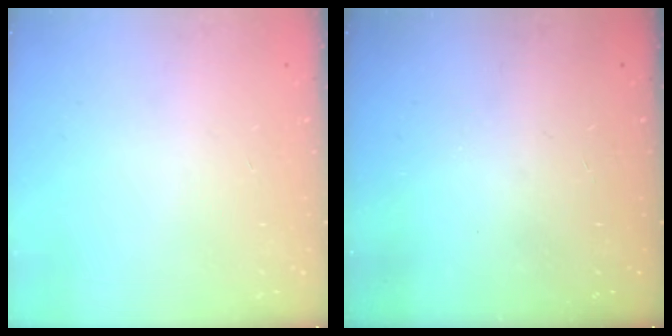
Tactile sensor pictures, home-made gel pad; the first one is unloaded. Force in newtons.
{"total": 0.0}